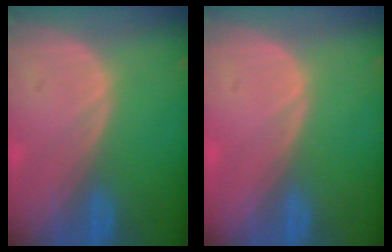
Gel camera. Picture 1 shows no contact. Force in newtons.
{"total": 0.5, "press": 0.1, "slide": 0.5}